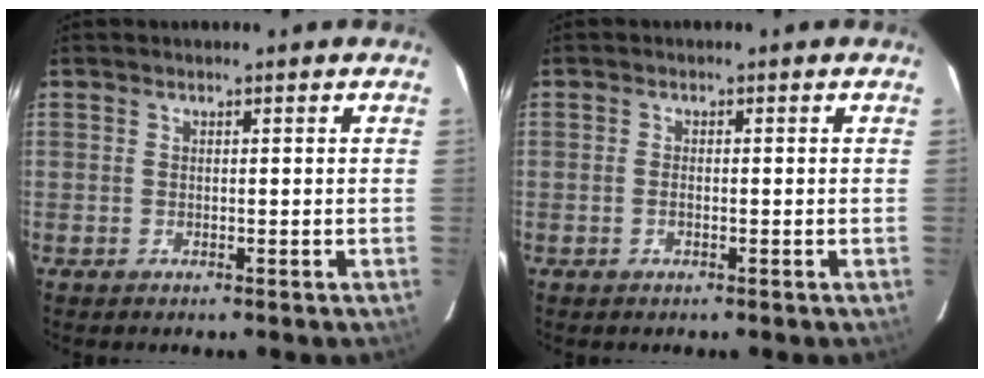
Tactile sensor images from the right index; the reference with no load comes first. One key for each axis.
{"total": 1.1, "fx": -0.4, "fy": 0.6, "fz": 0.8, "tx": -0.018, "ty": 0.001, "tz": -0.008}